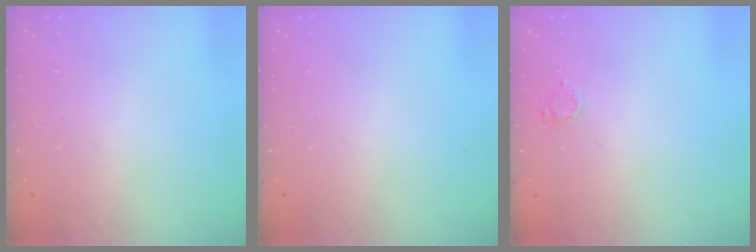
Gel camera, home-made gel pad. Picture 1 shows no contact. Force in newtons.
{"total": 0.0}
{"total": 2.5, "press": 2.5, "slide": 0.3}